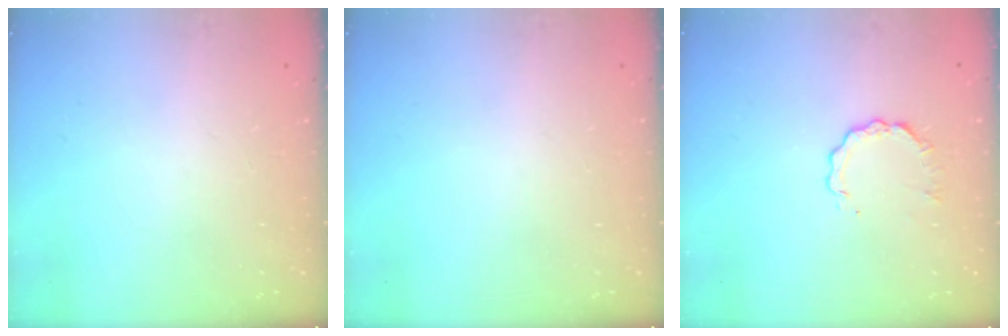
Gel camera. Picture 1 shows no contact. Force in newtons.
{"total": 0.0}
{"total": 2.9, "press": 2.9, "slide": 0.3}